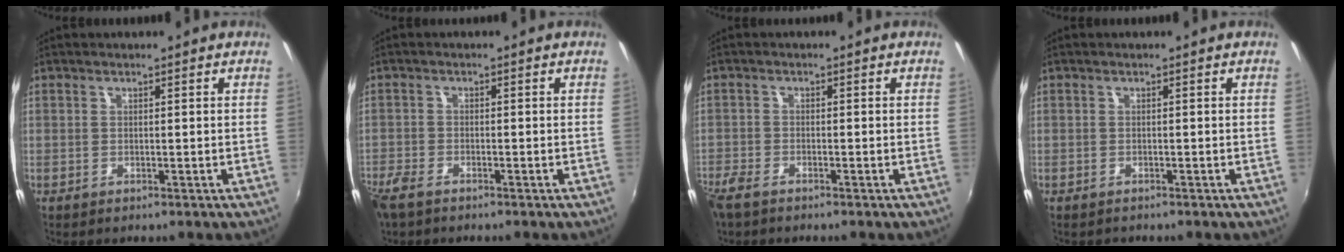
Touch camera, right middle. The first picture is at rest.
{"total": 4.6, "force": [-3.6, 1.6, 2.4], "torque": [-0.066, -0.014, -0.074]}
{"total": 4.1, "force": [-3.3, 1.3, 2.0], "torque": [-0.056, -0.014, -0.069]}
{"total": 0.8, "force": [-0.7, 0.4, 0.0], "torque": [-0.005, -0.001, -0.012]}